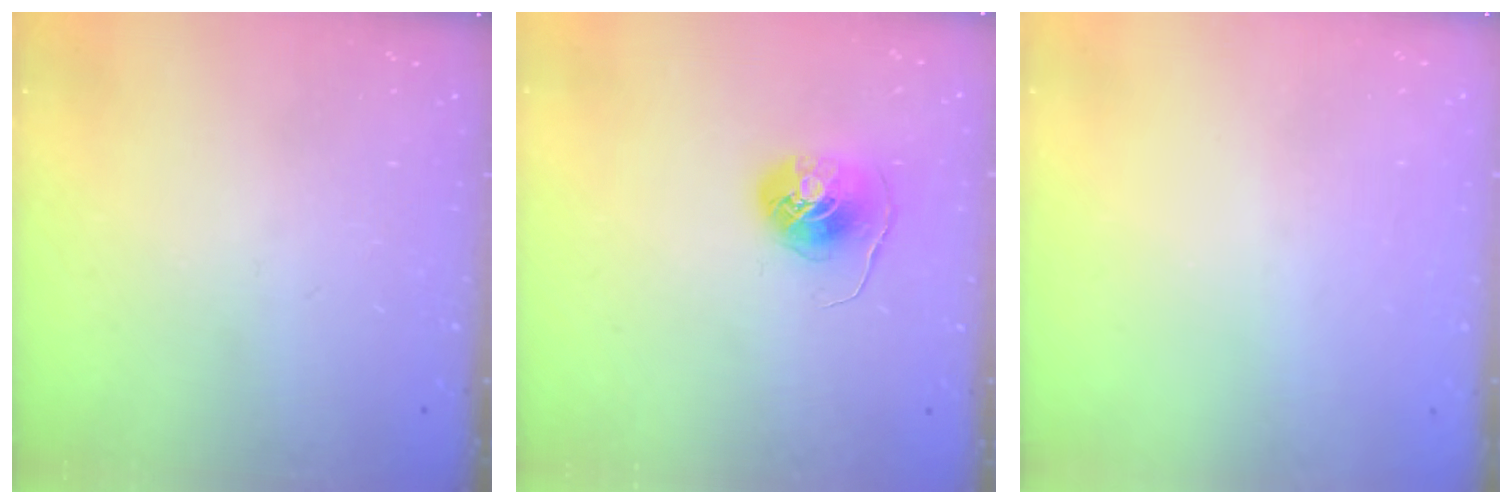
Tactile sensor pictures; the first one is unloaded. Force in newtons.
{"total": 7.5, "press": 7.5, "slide": 0.1}
{"total": 0.9, "press": 0.9, "slide": 0.1}